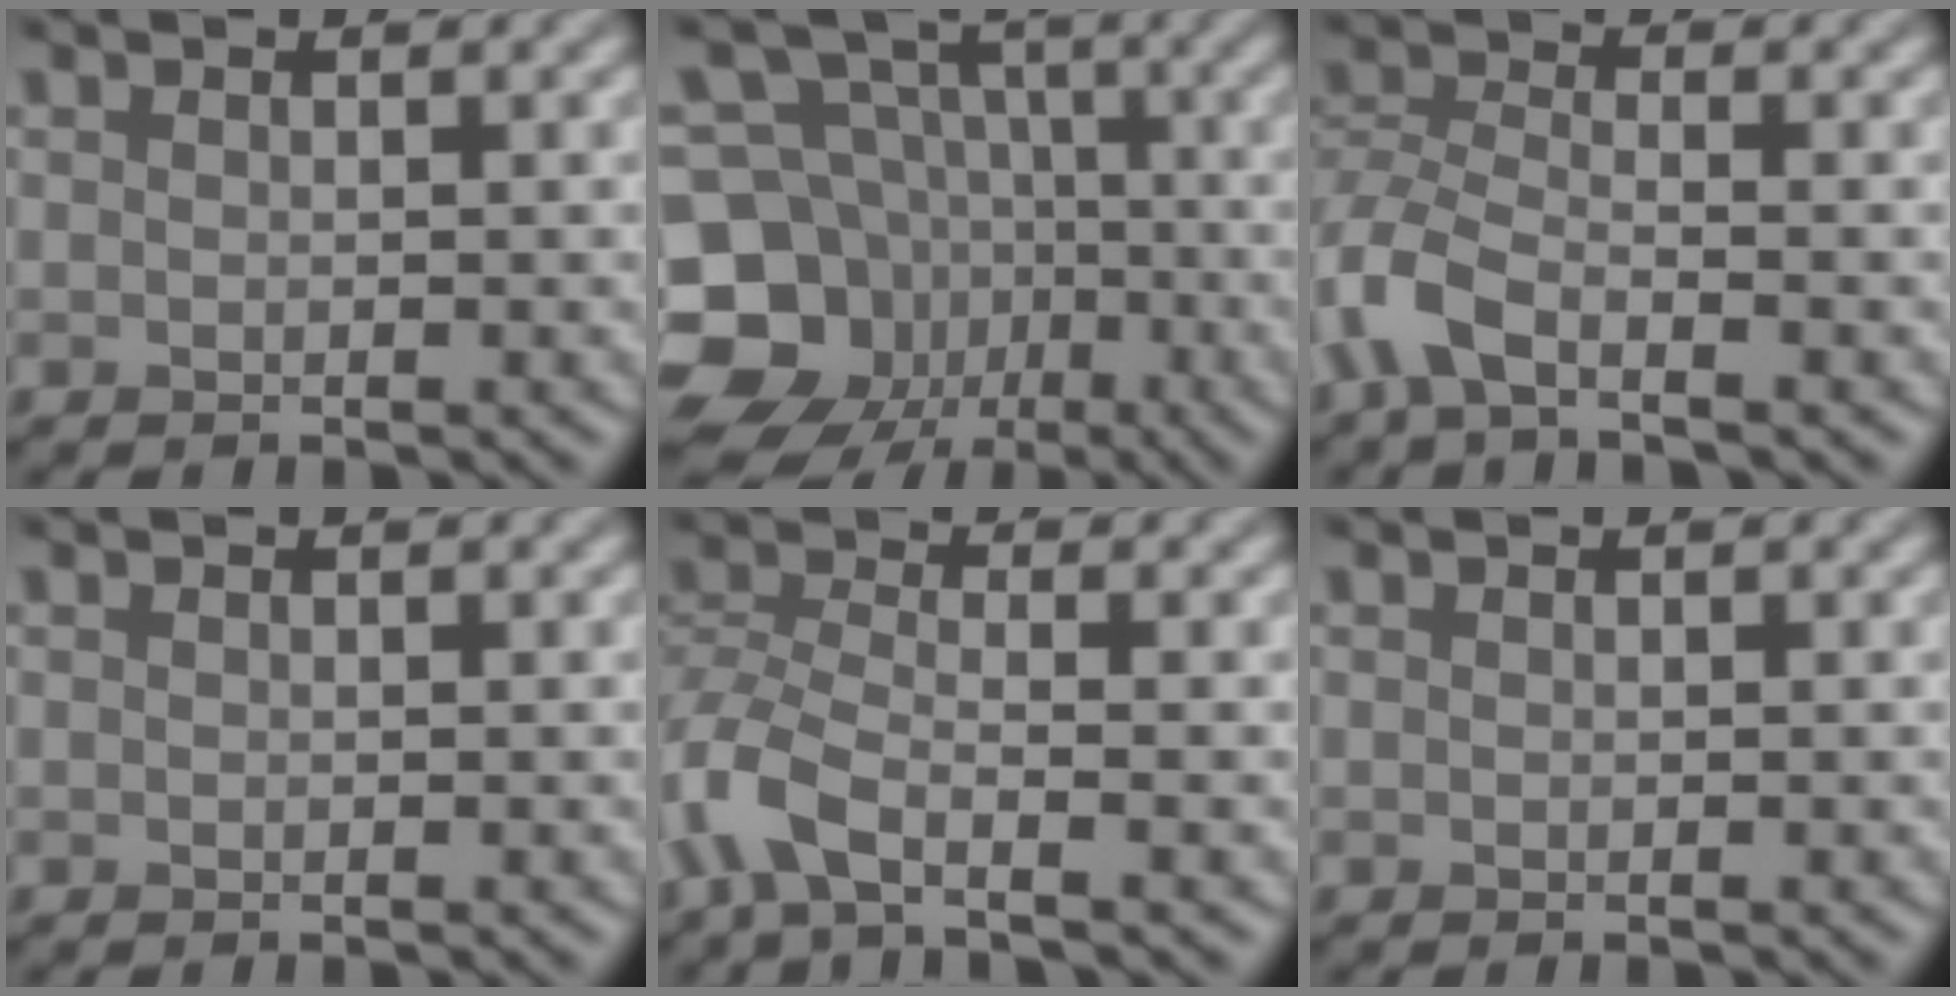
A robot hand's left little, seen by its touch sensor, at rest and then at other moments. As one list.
[{"total": 12.3, "force": [-4.9, 10.5, 4.2], "torque": [-0.087, -0.011, -0.104]}, {"total": 4.6, "force": [-2.8, 1.8, 3.1], "torque": [-0.073, -0.005, -0.071]}, {"total": 0.0}, {"total": 5.1, "force": [-2.9, 1.9, 3.8], "torque": [-0.086, -0.005, -0.075]}, {"total": 0.0}]